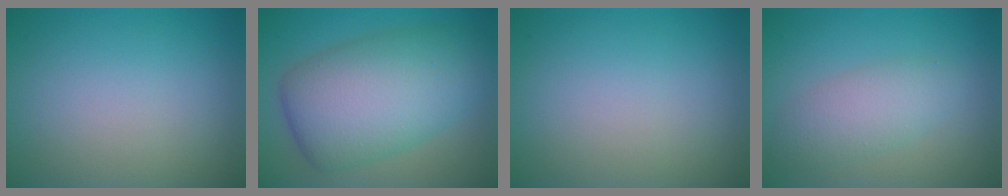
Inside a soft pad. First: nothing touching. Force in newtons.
{"total": 9.9, "press": 9.9, "slide": 0.1}
{"total": 0.0}
{"total": 3.2, "press": 3.2, "slide": 0.2}